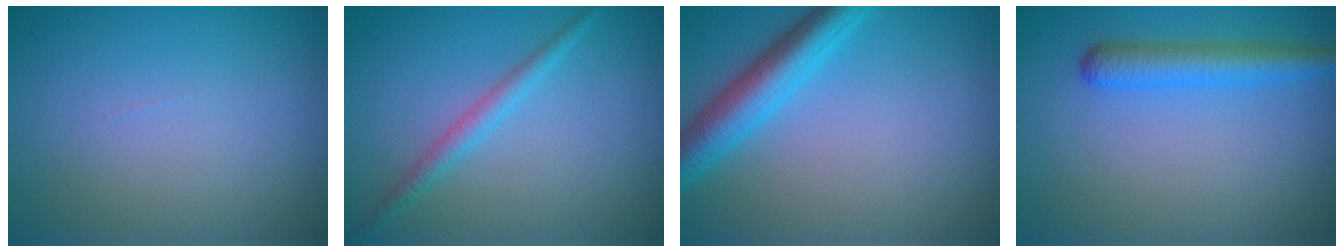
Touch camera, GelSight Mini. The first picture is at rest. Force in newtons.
{"total": 1.8, "press": 1.8, "slide": 0.0}
{"total": 4.5, "press": 4.5, "slide": 0.1}
{"total": 3.2, "press": 3.2, "slide": 0.1}